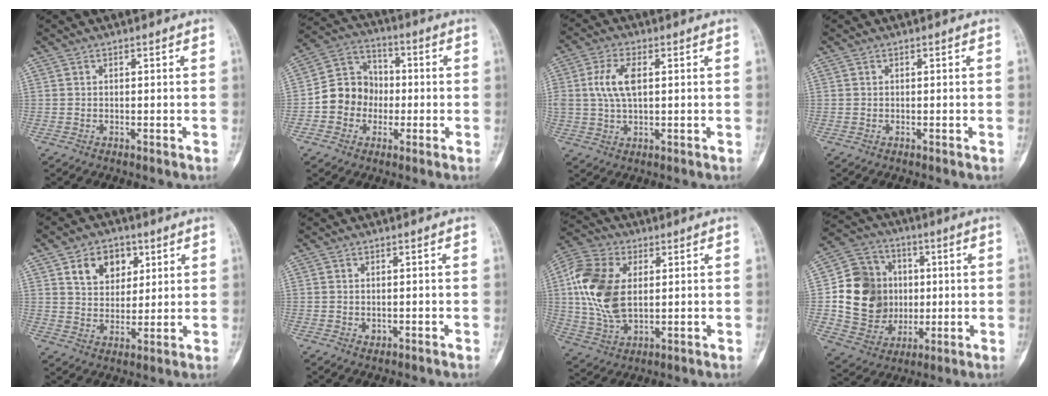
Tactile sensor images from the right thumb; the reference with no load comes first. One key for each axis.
{"total": 10.8, "fx": -1.8, "fy": 9.6, "fz": 4.5, "tx": -0.043, "ty": 0.037, "tz": -0.041}
{"total": 7.3, "fx": 1.4, "fy": 3.8, "fz": 6.2, "tx": -0.131, "ty": 0.004, "tz": 0.027}
{"total": 0.0}
{"total": 10.0, "fx": 4.3, "fy": 7.4, "fz": 5.2, "tx": -0.044, "ty": -0.017, "tz": 0.074}
{"total": 0.9, "fx": -0.4, "fy": 0.6, "fz": 0.5, "tx": -0.004, "ty": 0.003, "tz": -0.003}
{"total": 15.4, "fx": 2.2, "fy": 9.6, "fz": 11.9, "tx": -0.240, "ty": 0.003, "tz": 0.041}
{"total": 17.2, "fx": 0.7, "fy": 15.0, "fz": 8.3, "tx": -0.103, "ty": 0.012, "tz": 0.025}